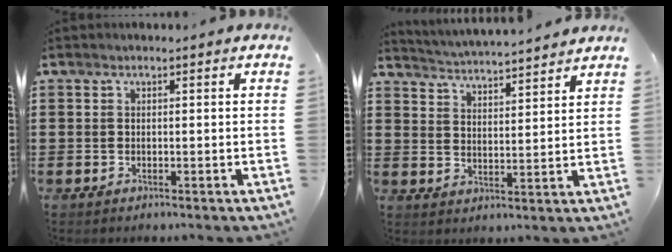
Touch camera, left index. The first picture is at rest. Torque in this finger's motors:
{"motor_torque": [2.14, 0.00, 0.17, 0.08]}